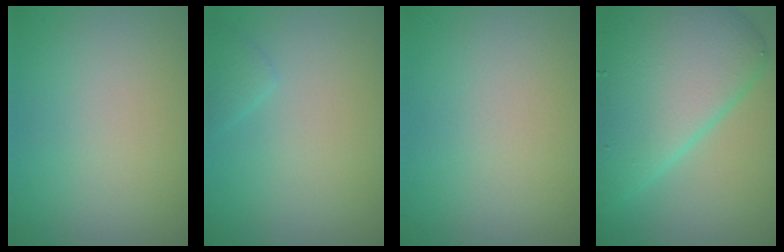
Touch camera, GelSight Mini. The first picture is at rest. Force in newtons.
{"total": 1.1, "press": 1.1, "slide": 0.1}
{"total": 0.0}
{"total": 11.4, "press": 11.3, "slide": 0.2}